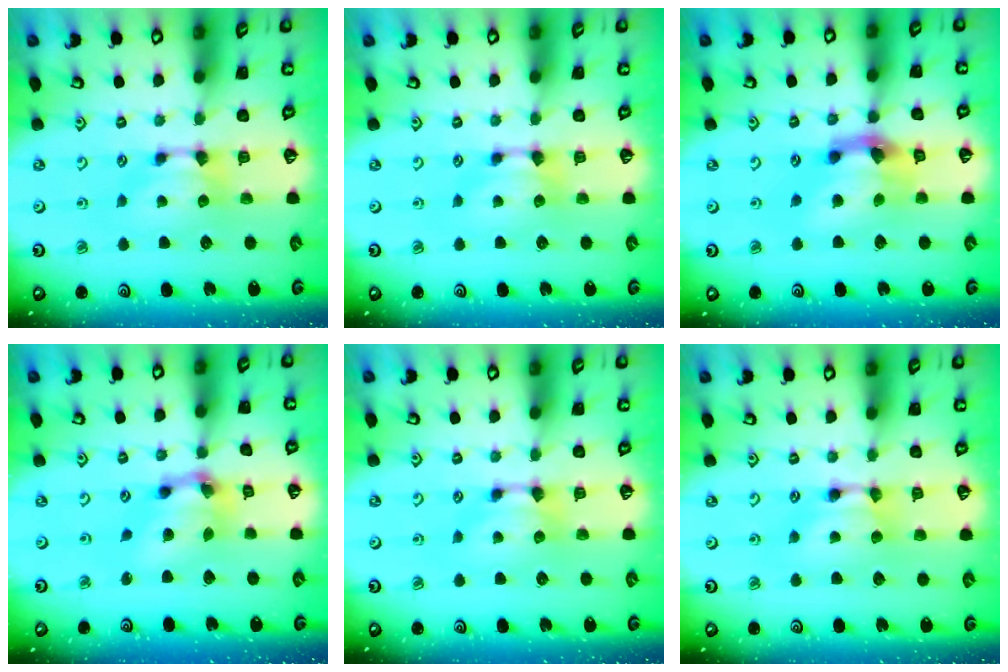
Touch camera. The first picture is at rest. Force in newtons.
{"total": 0.0}
{"total": 5.8, "press": 5.3, "slide": 2.4}
{"total": 7.0, "press": 6.6, "slide": 2.3}
{"total": 0.0}
{"total": 1.6, "press": 1.6, "slide": 0.2}